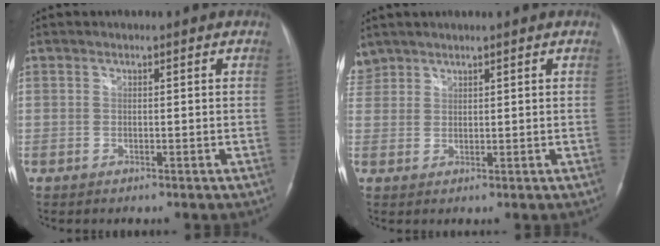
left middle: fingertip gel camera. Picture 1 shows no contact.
{"total": 3.3, "force": [2.8, 1.7, -0.1], "torque": [0.001, 0.013, 0.060]}